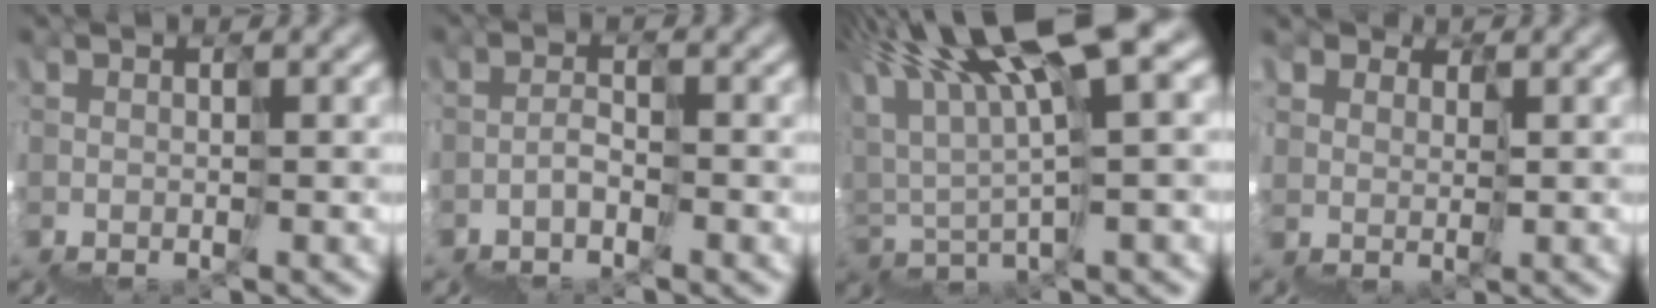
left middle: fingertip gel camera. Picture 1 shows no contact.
{"total": 3.2, "force": [0.0, -1.4, -2.9], "torque": [0.044, 0.019, -0.010]}
{"total": 9.0, "force": [6.9, 0.1, 5.8], "torque": [-0.109, 0.041, 0.115]}
{"total": 4.8, "force": [3.5, 3.3, -0.1], "torque": [0.000, 0.028, 0.057]}